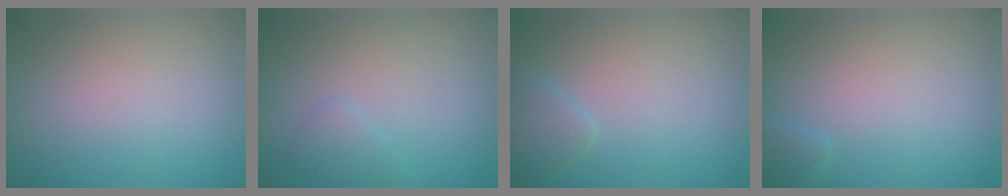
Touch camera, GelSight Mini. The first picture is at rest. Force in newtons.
{"total": 1.4, "press": 1.4, "slide": 0.1}
{"total": 2.1, "press": 2.1, "slide": 0.1}
{"total": 1.0, "press": 1.0, "slide": 0.1}